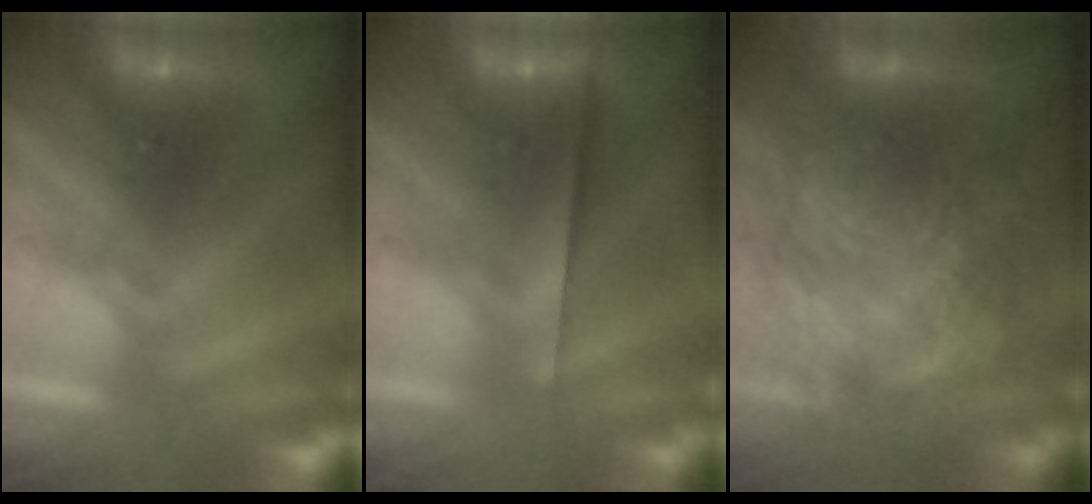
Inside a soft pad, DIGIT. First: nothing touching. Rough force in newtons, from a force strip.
{"total": 2.2}
{"total": 7.6}